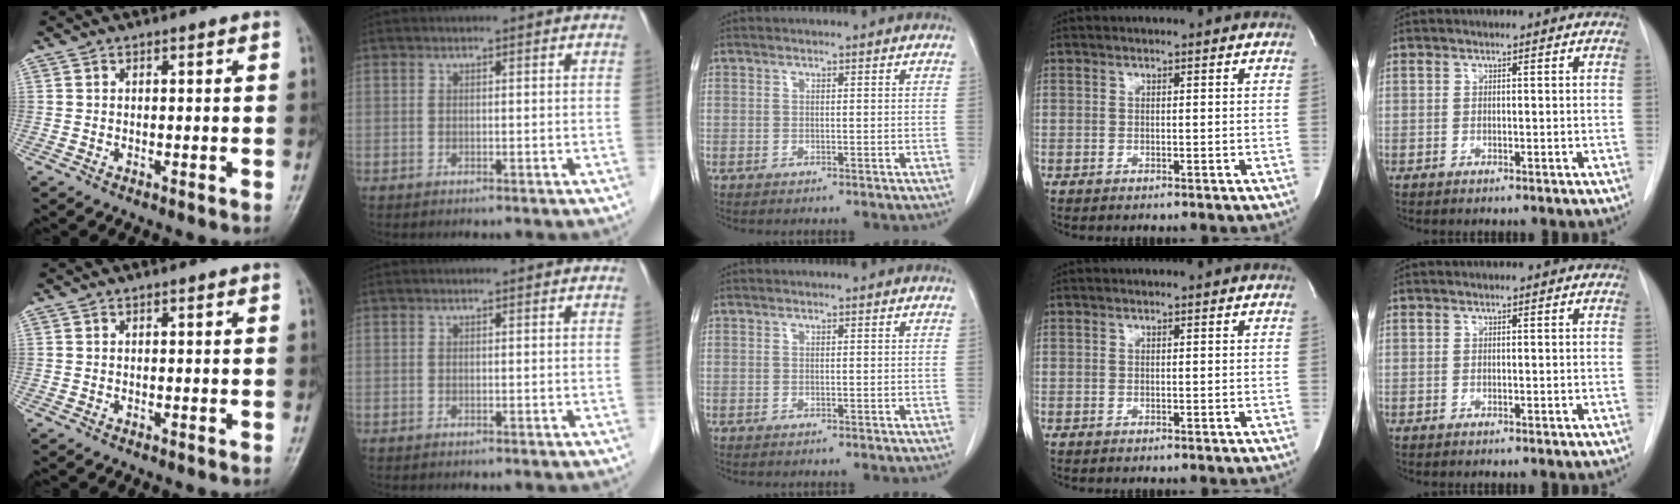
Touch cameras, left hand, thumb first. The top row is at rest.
{}